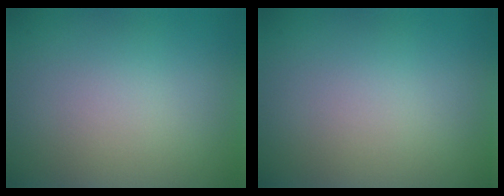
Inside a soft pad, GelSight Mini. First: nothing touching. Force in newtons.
{"total": 0.0}